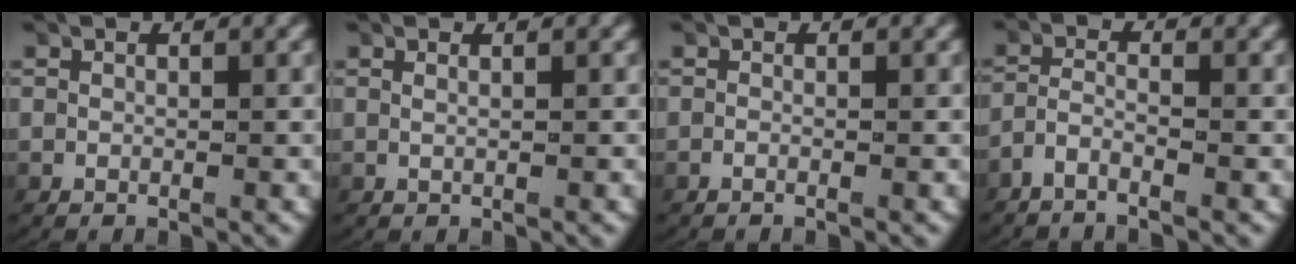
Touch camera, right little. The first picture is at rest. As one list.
[{"total": 0.8, "force": [0.2, -0.5, 0.6], "torque": [-0.017, -0.005, 0.007]}, {"total": 0.7, "force": [-0.7, 0.1, 0.3], "torque": [-0.011, 0.001, -0.013]}, {"total": 2.6, "force": [-2.1, 0.2, 1.5], "torque": [-0.039, -0.006, -0.037]}]